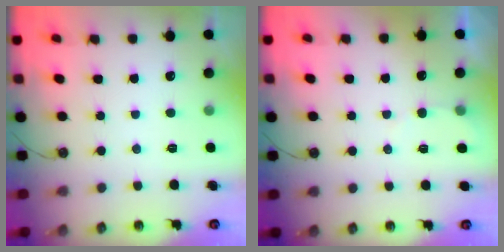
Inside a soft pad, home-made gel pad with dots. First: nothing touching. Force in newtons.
{"total": 3.0, "press": 3.0, "slide": 0.3}